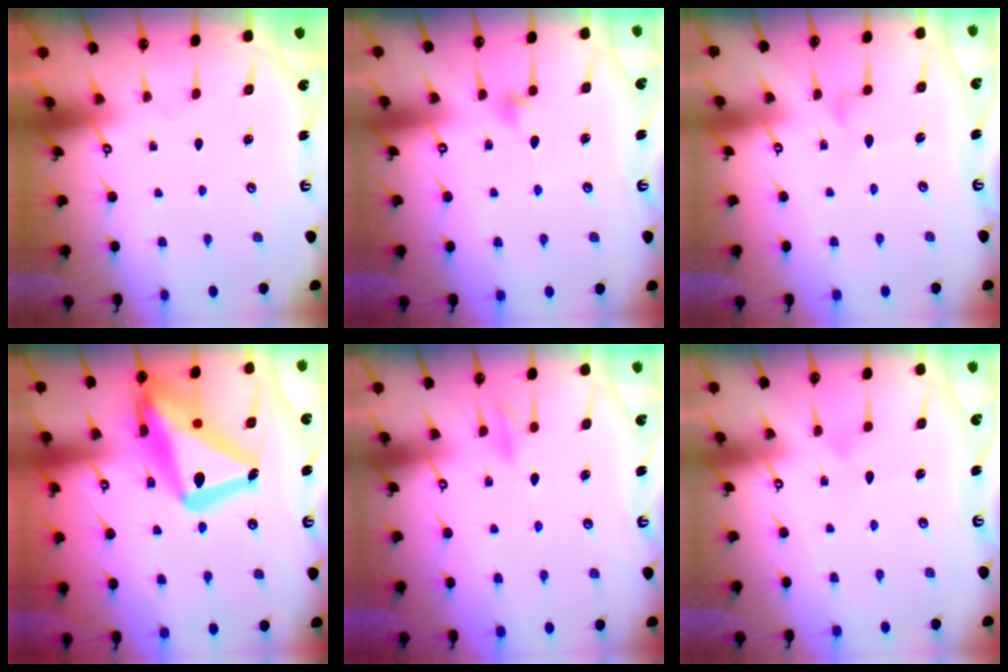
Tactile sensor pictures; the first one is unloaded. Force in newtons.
{"total": 6.2, "press": 6.1, "slide": 1.3}
{"total": 8.6, "press": 8.6, "slide": 0.1}
{"total": 24.9, "press": 24.8, "slide": 2.1}
{"total": 8.0, "press": 8.0, "slide": 0.5}
{"total": 8.1, "press": 8.1, "slide": 0.3}